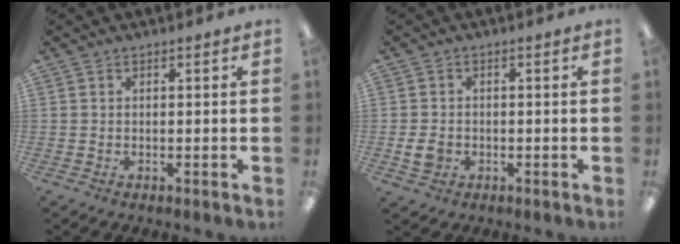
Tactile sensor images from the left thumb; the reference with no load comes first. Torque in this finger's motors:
{"motor_torque": [-0.16, 0.22, 0.08, -0.09, 0.00]}